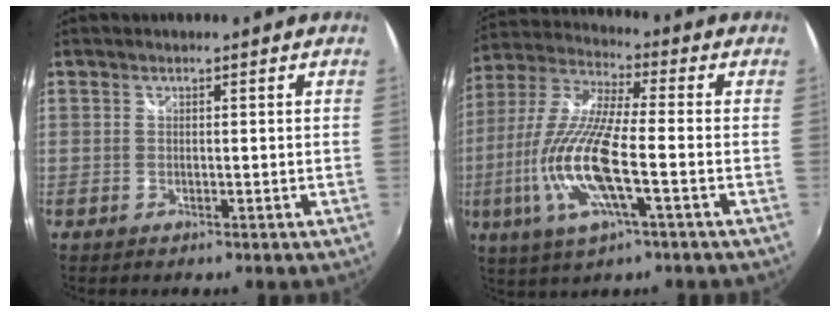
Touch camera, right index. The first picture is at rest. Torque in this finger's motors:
{"motor_torque": [1.98, -0.16, 0.86, 0.21]}